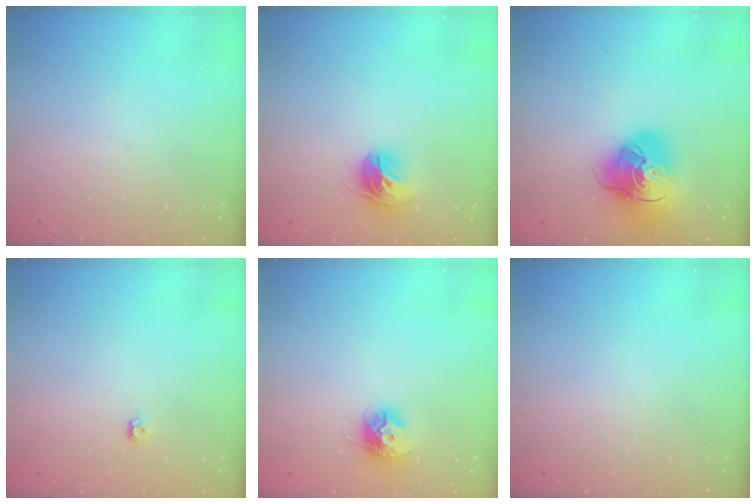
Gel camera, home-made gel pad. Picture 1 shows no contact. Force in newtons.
{"total": 11.2, "press": 11.2, "slide": 1.1}
{"total": 17.7, "press": 17.5, "slide": 2.5}
{"total": 4.7, "press": 4.7, "slide": 0.8}
{"total": 10.4, "press": 10.4, "slide": 0.5}
{"total": 0.0}